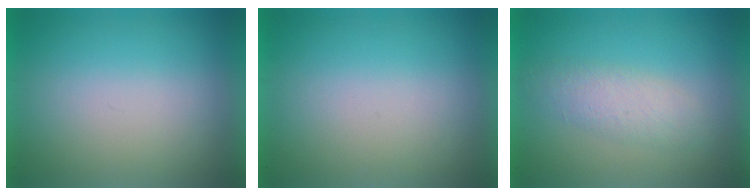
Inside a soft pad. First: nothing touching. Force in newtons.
{"total": 0.0}
{"total": 1.8}